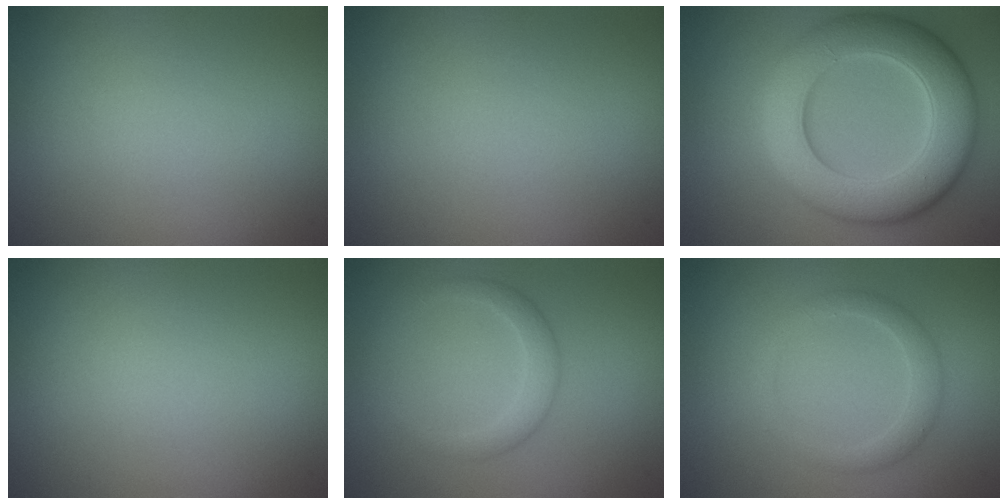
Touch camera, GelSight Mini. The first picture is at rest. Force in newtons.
{"total": 0.0}
{"total": 9.8, "press": 9.8, "slide": 0.1}
{"total": 0.0}
{"total": 2.0, "press": 2.0, "slide": 0.1}
{"total": 2.2, "press": 2.2, "slide": 0.2}